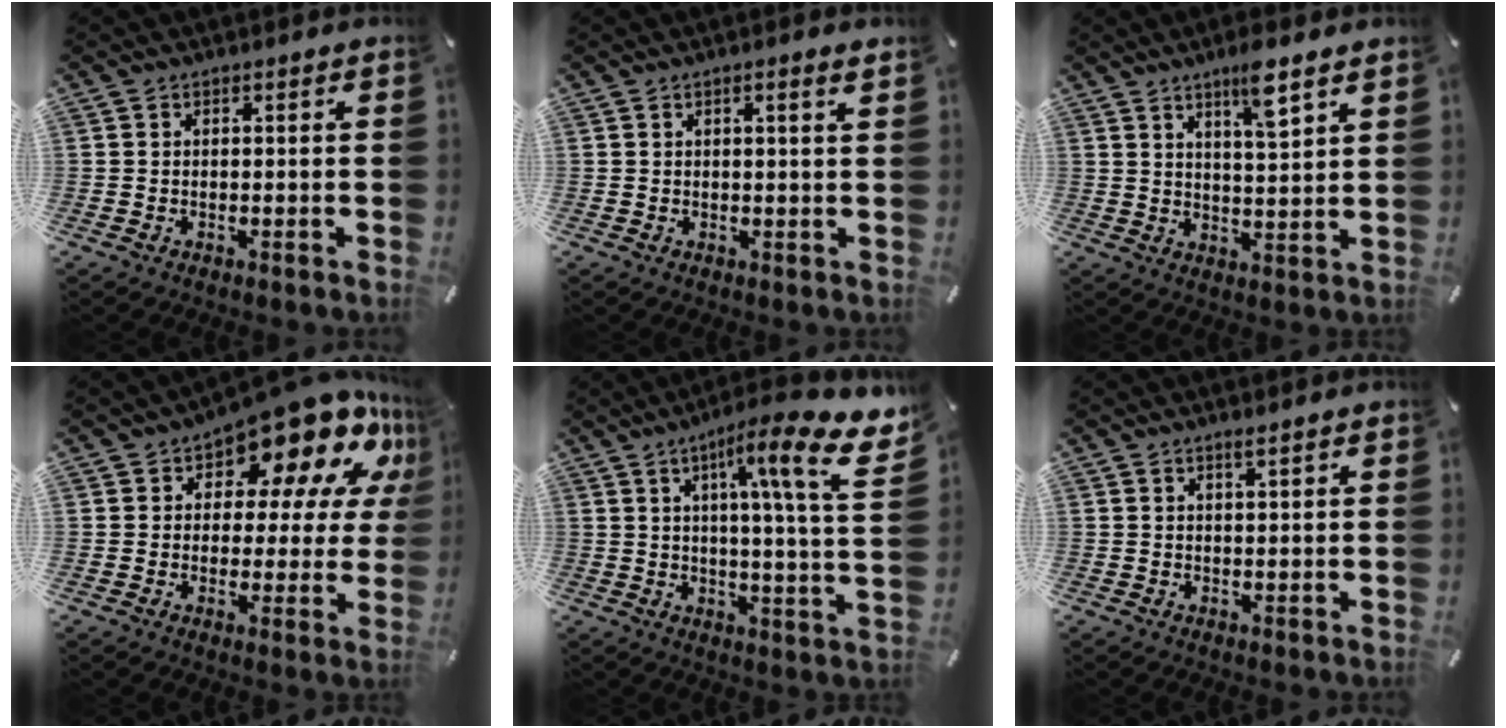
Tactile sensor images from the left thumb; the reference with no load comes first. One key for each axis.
{"total": 1.6, "fx": 0.7, "fy": 0.0, "fz": 1.5, "tx": -0.029, "ty": -0.002, "tz": 0.011}
{"total": 7.8, "fx": 5.4, "fy": 1.0, "fz": 5.5, "tx": -0.089, "ty": -0.030, "tz": 0.085}
{"total": 16.9, "fx": 11.1, "fy": 7.6, "fz": 10.1, "tx": -0.148, "ty": -0.084, "tz": 0.187}
{"total": 17.3, "fx": 7.8, "fy": 2.2, "fz": 15.2, "tx": -0.225, "ty": -0.051, "tz": 0.105}
{"total": 1.7, "fx": 1.3, "fy": 0.1, "fz": 1.1, "tx": -0.023, "ty": -0.002, "tz": 0.023}